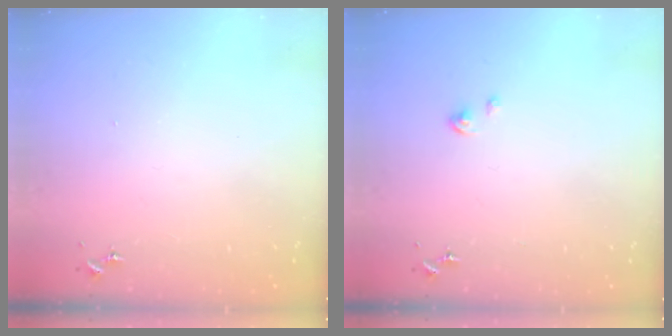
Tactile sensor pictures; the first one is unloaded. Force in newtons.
{"total": 1.0, "press": 1.0, "slide": 0.2}